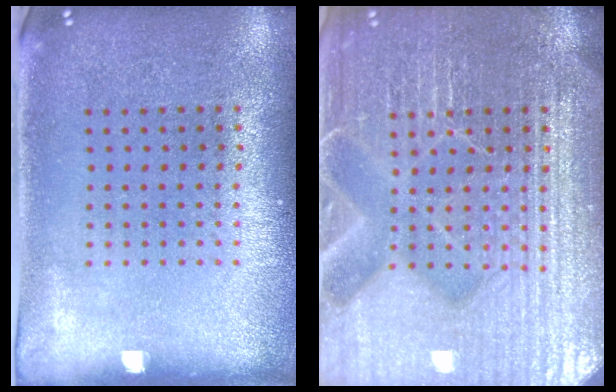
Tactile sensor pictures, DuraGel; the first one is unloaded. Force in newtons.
{"total": 7.6, "press": 7.5, "slide": 0.9}